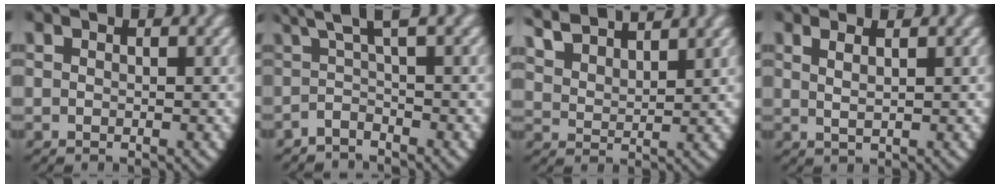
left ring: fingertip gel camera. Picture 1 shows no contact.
{"total": 2.1, "force": [0.4, -0.1, 2.1], "torque": [-0.034, 0.002, 0.007]}
{"total": 4.7, "force": [3.9, 1.9, 1.9], "torque": [-0.055, -0.001, 0.072]}
{"total": 1.6, "force": [0.9, 0.0, 1.3], "torque": [-0.030, -0.004, 0.025]}